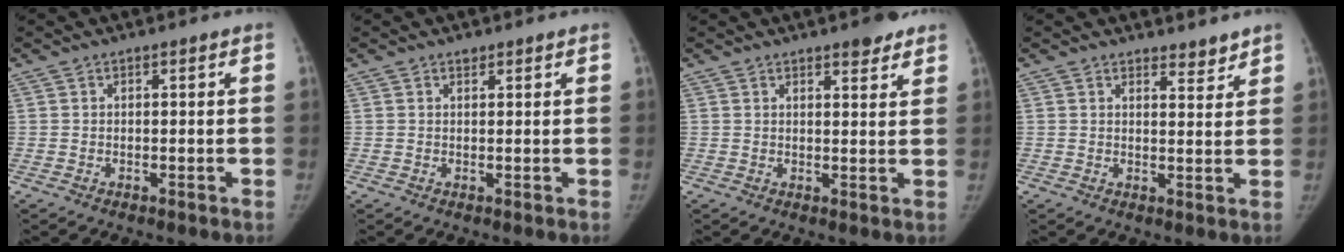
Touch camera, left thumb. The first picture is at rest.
{"total": 0.7, "force": [0.6, 0.4, 0.2], "torque": [0.001, -0.005, 0.008]}
{"total": 4.3, "force": [3.2, 1.3, 2.5], "torque": [-0.020, -0.019, 0.041]}
{"total": 3.0, "force": [2.7, 1.0, 0.8], "torque": [0.005, -0.022, 0.039]}